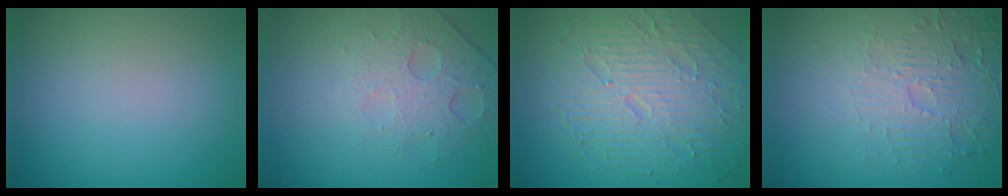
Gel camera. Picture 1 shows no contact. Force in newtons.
{"total": 4.8, "press": 3.2, "slide": 3.6}
{"total": 9.5, "press": 6.3, "slide": 7.1}
{"total": 5.5, "press": 3.5, "slide": 4.2}